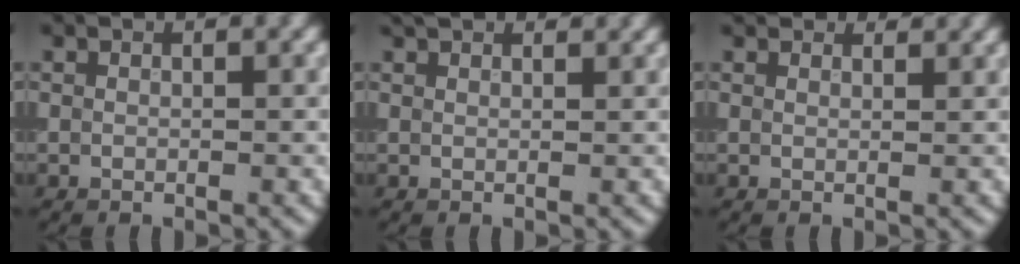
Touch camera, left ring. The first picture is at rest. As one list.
[{"total": 2.5, "force": [2.4, 0.4, 0.8], "torque": [-0.016, 0.007, 0.031]}, {"total": 3.3, "force": [3.0, 0.9, 0.9], "torque": [-0.019, 0.000, 0.036]}]